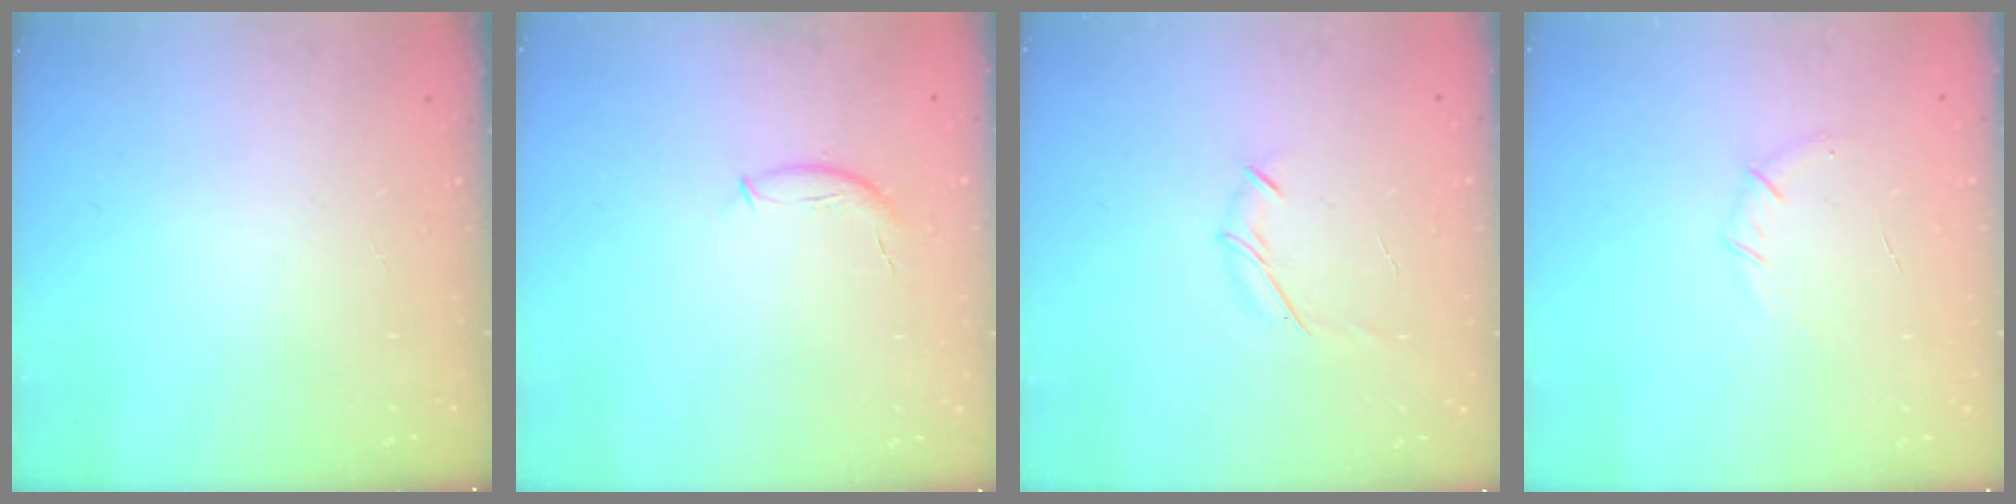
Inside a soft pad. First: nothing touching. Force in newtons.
{"total": 7.4, "press": 7.3, "slide": 1.2}
{"total": 5.3, "press": 5.1, "slide": 1.1}
{"total": 4.8, "press": 4.6, "slide": 1.3}